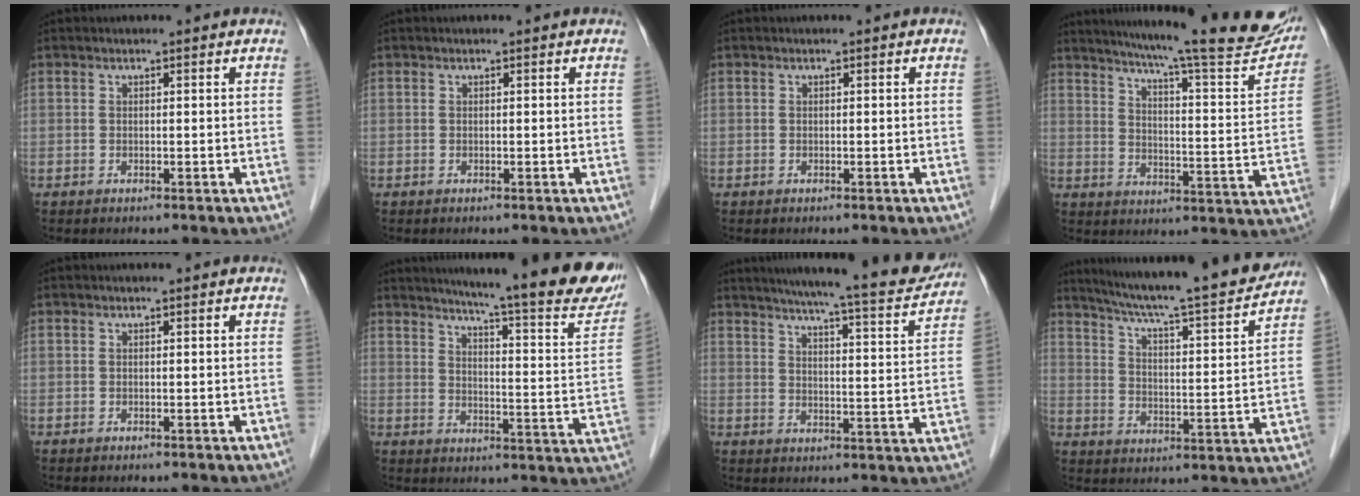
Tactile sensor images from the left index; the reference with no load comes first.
{"total": 0.0}
{"total": 0.0}
{"total": 24.3, "force": [21.1, 1.7, 11.9], "torque": [-0.174, -0.055, 0.263]}
{"total": 0.0}
{"total": 23.8, "force": [20.6, 0.7, 12.0], "torque": [-0.170, -0.080, 0.247]}
{"total": 19.5, "force": [17.4, 1.5, 8.7], "torque": [-0.129, -0.027, 0.221]}
{"total": 21.5, "force": [19.0, 1.0, 9.9], "torque": [-0.160, -0.023, 0.269]}